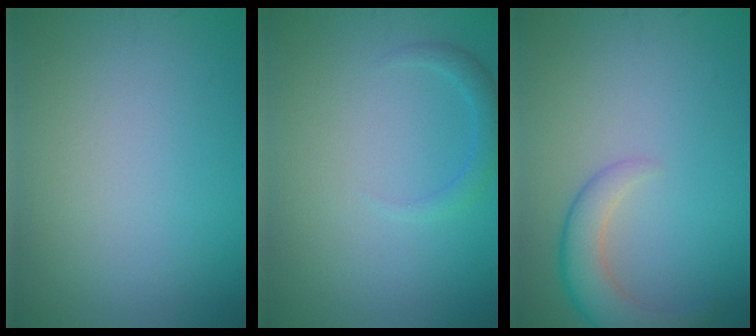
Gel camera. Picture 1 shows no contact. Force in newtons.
{"total": 1.4, "press": 1.4, "slide": 0.1}
{"total": 4.0, "press": 4.0, "slide": 0.2}